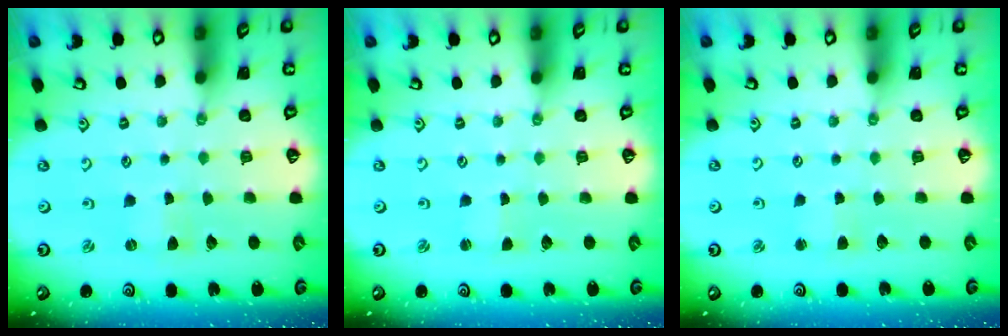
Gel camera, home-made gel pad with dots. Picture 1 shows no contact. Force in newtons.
{"total": 0.0}
{"total": 2.5, "press": 2.5, "slide": 0.3}